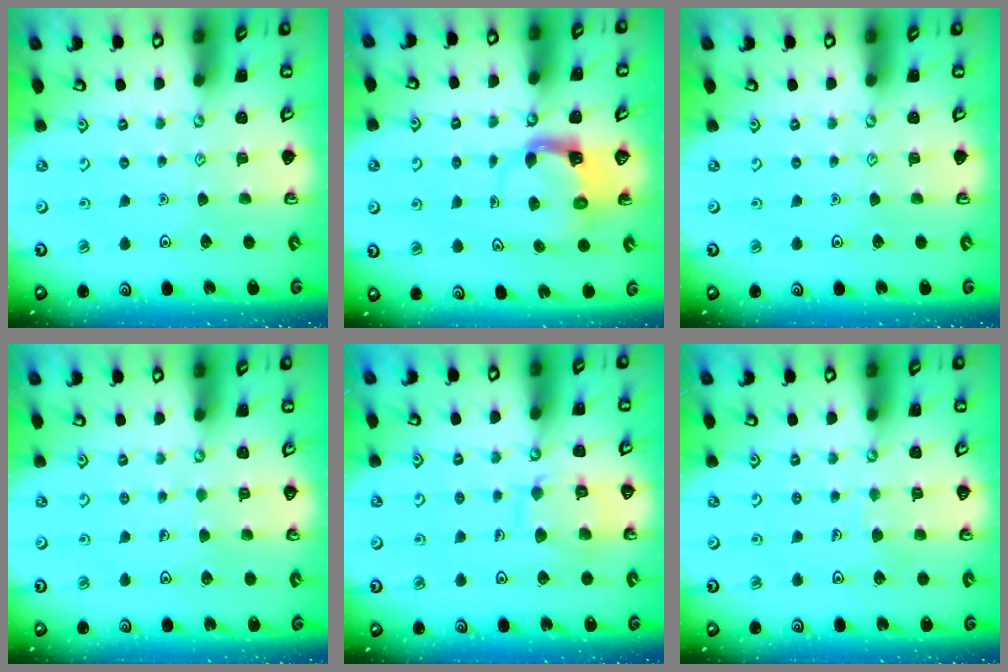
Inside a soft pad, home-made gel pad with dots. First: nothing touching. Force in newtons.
{"total": 3.9, "press": 3.8, "slide": 0.7}
{"total": 0.0}
{"total": 2.9, "press": 2.9, "slide": 0.2}
{"total": 10.4, "press": 10.3, "slide": 0.8}
{"total": 3.4, "press": 3.4, "slide": 0.1}